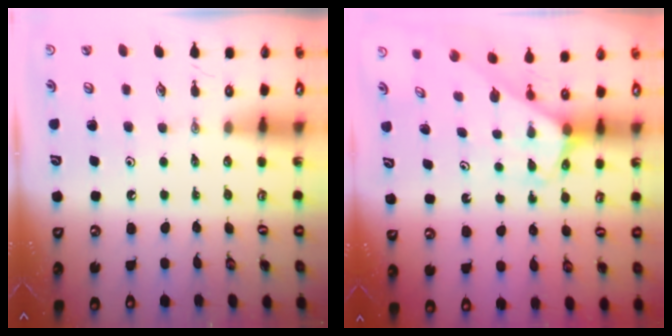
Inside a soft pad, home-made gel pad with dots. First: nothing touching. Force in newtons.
{"total": 2.5, "press": 2.5, "slide": 0.1}